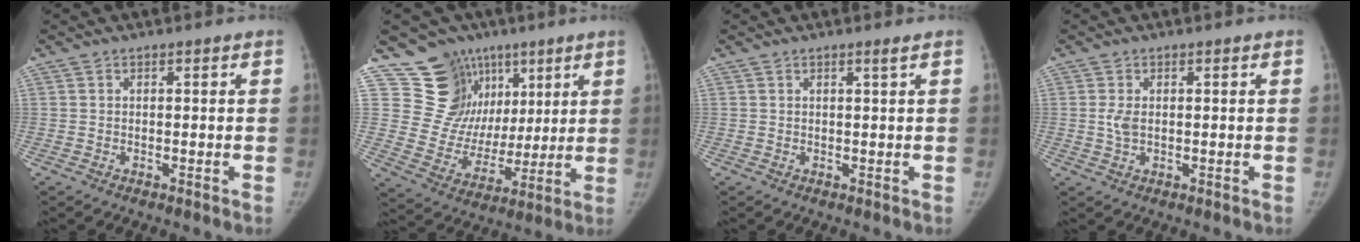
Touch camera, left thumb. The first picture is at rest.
{"total": 15.8, "force": [8.9, 12.5, 3.7], "torque": [-0.005, -0.031, 0.164]}
{"total": 0.9, "force": [0.5, -0.2, 0.7], "torque": [-0.018, -0.005, 0.011]}
{"total": 2.3, "force": [0.3, 1.3, 1.9], "torque": [-0.046, 0.003, 0.005]}